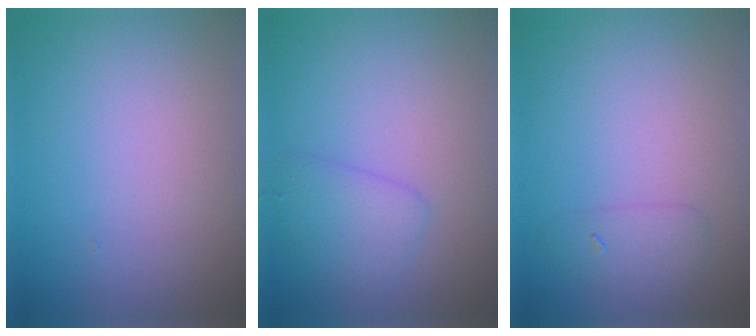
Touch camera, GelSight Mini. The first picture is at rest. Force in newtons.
{"total": 2.3, "press": 2.3, "slide": 0.2}
{"total": 1.5, "press": 1.5, "slide": 0.0}